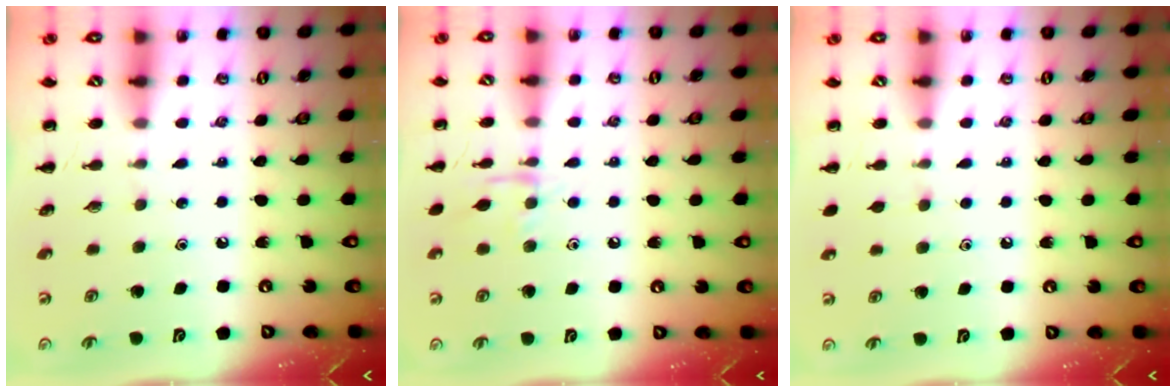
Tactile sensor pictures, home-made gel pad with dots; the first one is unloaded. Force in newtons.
{"total": 7.5, "press": 7.4, "slide": 1.0}
{"total": 1.5, "press": 1.3, "slide": 0.7}